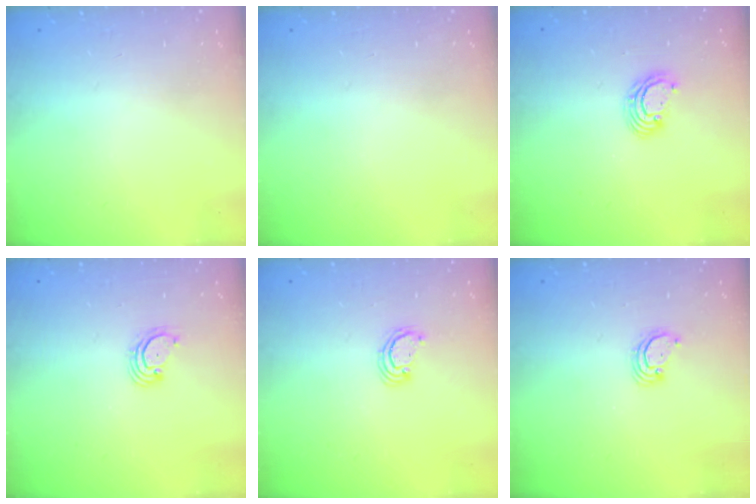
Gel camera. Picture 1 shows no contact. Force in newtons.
{"total": 0.0}
{"total": 4.2, "press": 4.2, "slide": 0.2}
{"total": 3.0, "press": 3.0, "slide": 0.3}
{"total": 2.6, "press": 2.5, "slide": 0.2}
{"total": 2.9, "press": 2.9, "slide": 0.3}